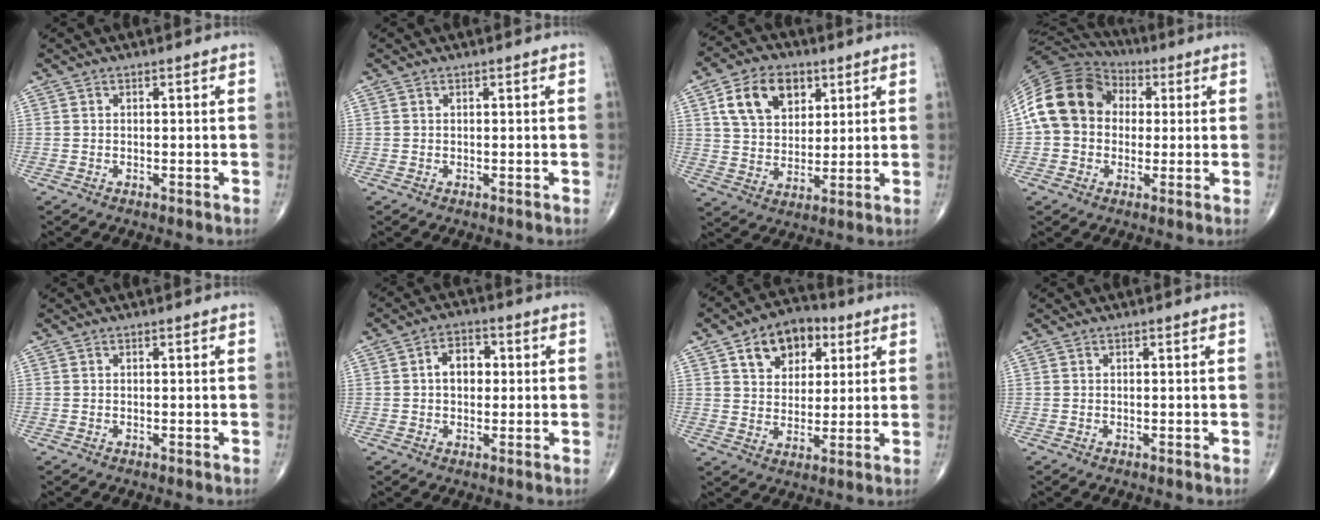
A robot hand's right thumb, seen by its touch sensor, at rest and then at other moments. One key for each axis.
{"total": 0.0}
{"total": 12.4, "fx": 5.2, "fy": 8.6, "fz": 7.3, "tx": -0.097, "ty": -0.013, "tz": 0.094}
{"total": 15.9, "fx": 2.1, "fy": 12.8, "fz": 9.3, "tx": -0.166, "ty": 0.034, "tz": 0.030}
{"total": 0.0}
{"total": 5.7, "fx": 0.6, "fy": 4.0, "fz": 4.0, "tx": -0.048, "ty": 0.015, "tz": 0.003}
{"total": 11.9, "fx": 5.2, "fy": 8.3, "fz": 6.7, "tx": -0.065, "ty": -0.008, "tz": 0.081}
{"total": 0.0}